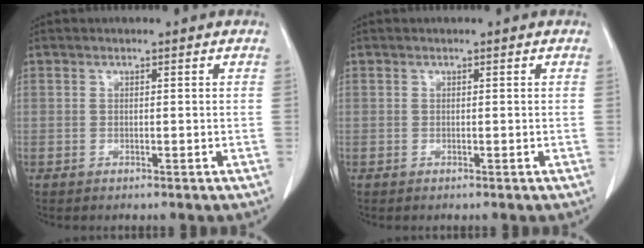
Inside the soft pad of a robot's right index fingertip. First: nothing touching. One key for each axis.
{"total": 0.0}